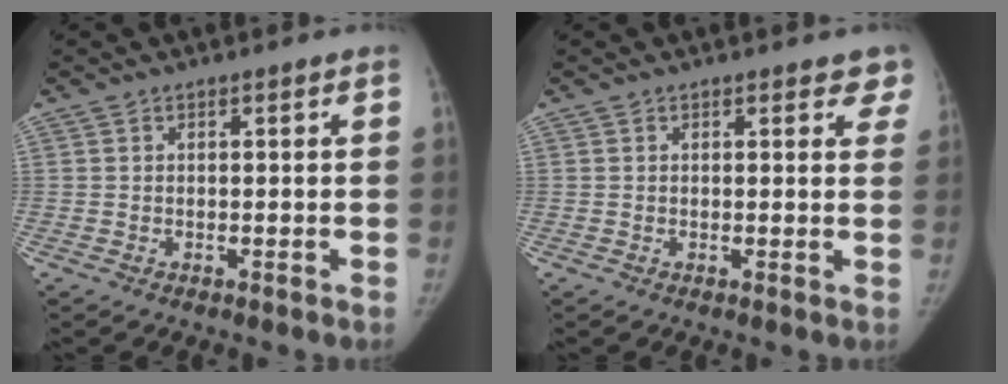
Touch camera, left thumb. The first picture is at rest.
{"total": 3.6, "force": [2.8, 1.6, 1.5], "torque": [0.019, -0.009, 0.020]}